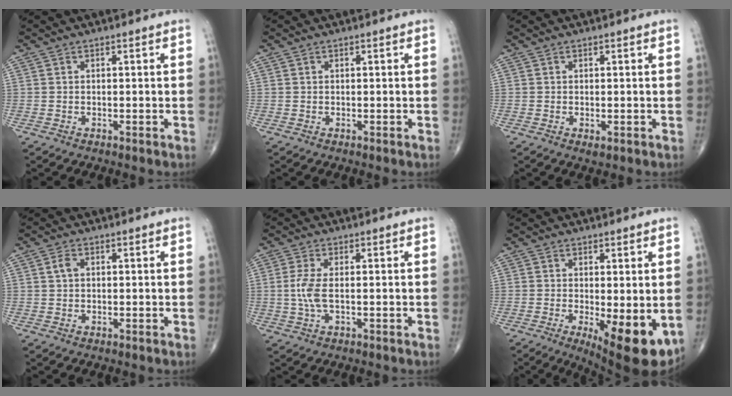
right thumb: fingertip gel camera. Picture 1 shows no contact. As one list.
[{"total": 0.0}, {"total": 1.1, "force": [-0.3, 0.5, 0.9], "torque": [-0.013, -0.004, -0.003]}, {"total": 1.8, "force": [0.4, 1.2, 1.3], "torque": [-0.024, 0.005, 0.007]}, {"total": 4.5, "force": [-0.1, 1.7, 4.2], "torque": [-0.110, 0.000, -0.003]}, {"total": 11.4, "force": [-3.0, 3.8, 10.4], "torque": [-0.136, -0.024, -0.033]}]